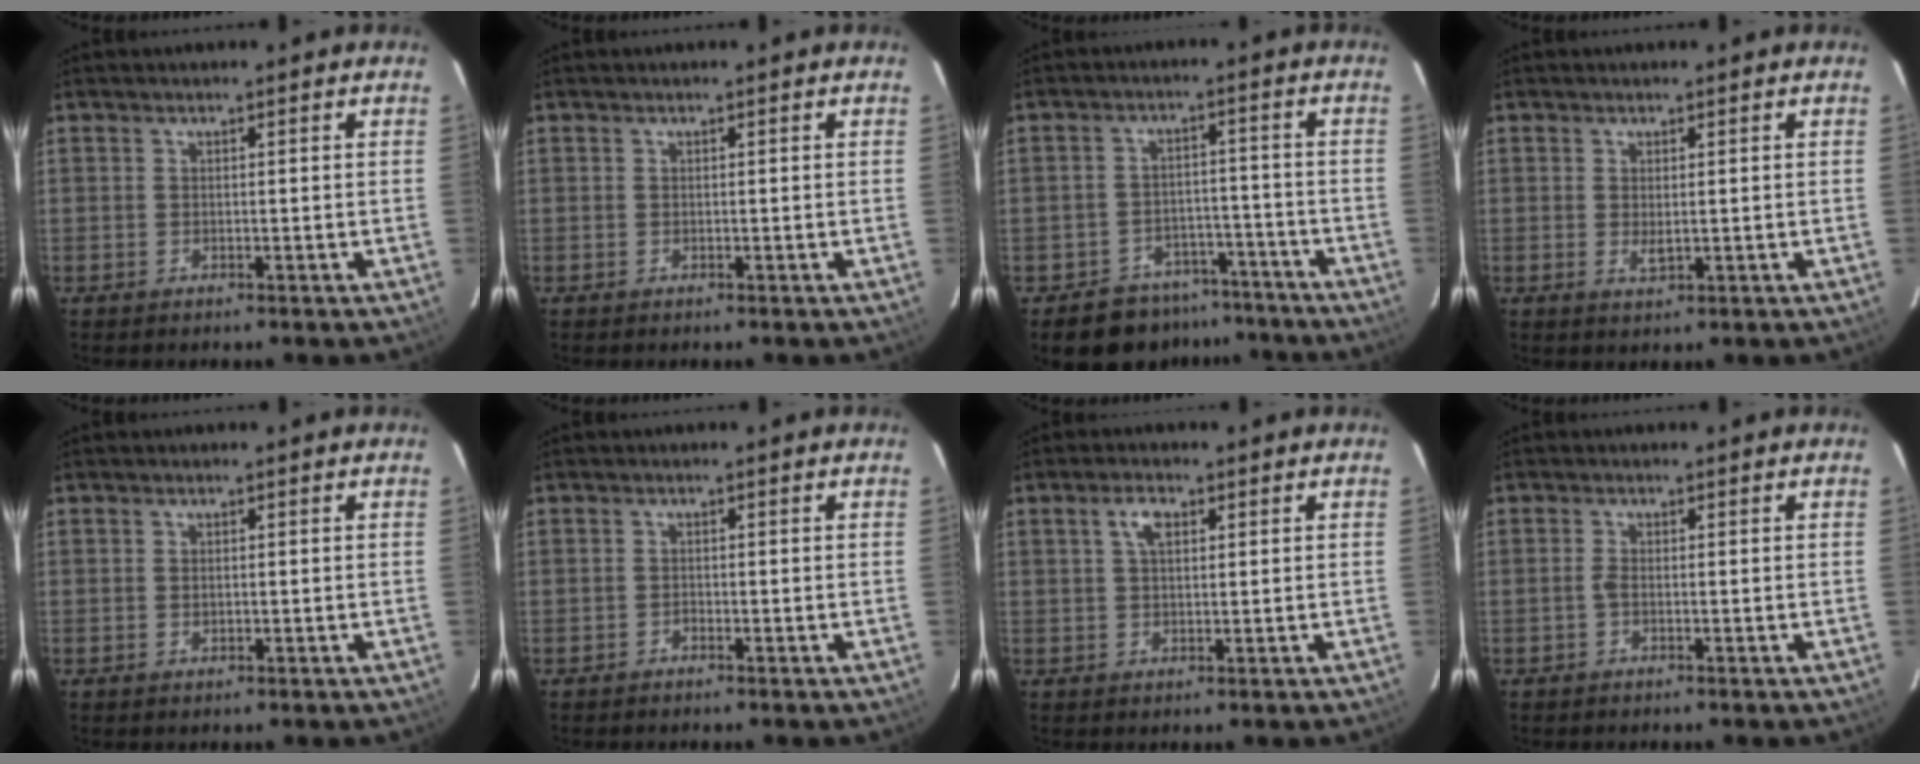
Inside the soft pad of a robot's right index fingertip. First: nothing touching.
{"total": 0.0}
{"total": 10.4, "force": [-8.0, 6.4, 2.0], "torque": [-0.046, 0.031, -0.096]}
{"total": 1.2, "force": [0.0, 0.3, 1.1], "torque": [-0.022, -0.001, 0.001]}
{"total": 0.9, "force": [0.0, 0.6, 0.7], "torque": [-0.013, 0.001, 0.001]}
{"total": 0.6, "force": [-0.5, 0.3, 0.1], "torque": [-0.002, 0.002, -0.011]}
{"total": 3.8, "force": [1.6, 1.7, 3.0], "torque": [-0.056, 0.008, 0.030]}
{"total": 1.0, "force": [-0.4, 0.3, 0.9], "torque": [-0.020, 0.002, -0.008]}